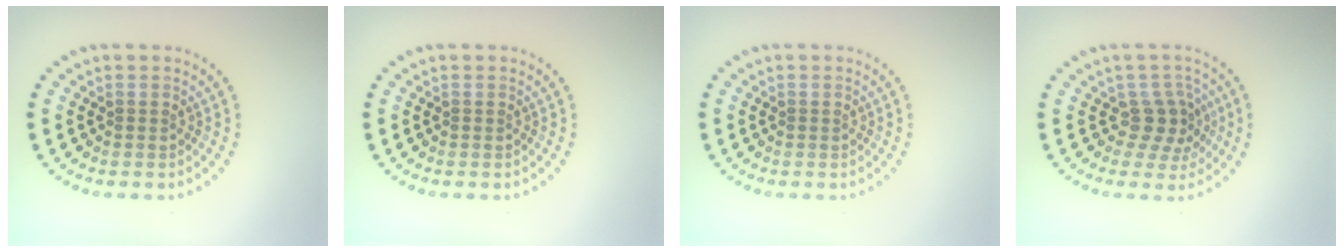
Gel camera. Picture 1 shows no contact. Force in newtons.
{"total": 0.0}
{"total": 0.0}
{"total": 2.8, "press": 2.3, "slide": 1.6}